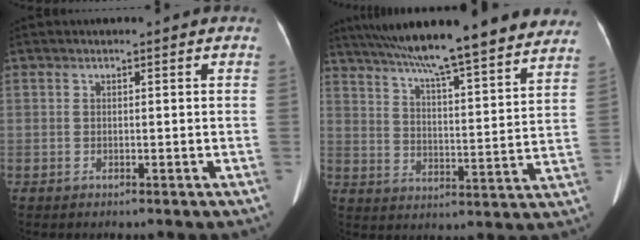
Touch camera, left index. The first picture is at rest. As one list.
[{"total": 26.5, "force": [23.0, 2.1, 13.0], "torque": [-0.205, -0.011, 0.309]}]